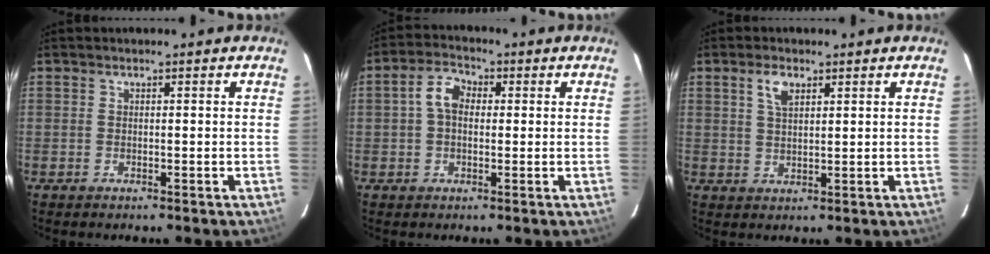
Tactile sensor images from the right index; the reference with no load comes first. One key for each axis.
{"total": 4.7, "fx": 0.3, "fy": 3.4, "fz": 3.3, "tx": -0.064, "ty": 0.020, "tz": 0.004}
{"total": 3.7, "fx": 1.9, "fy": 1.7, "fz": 2.6, "tx": -0.049, "ty": 0.007, "tz": 0.036}